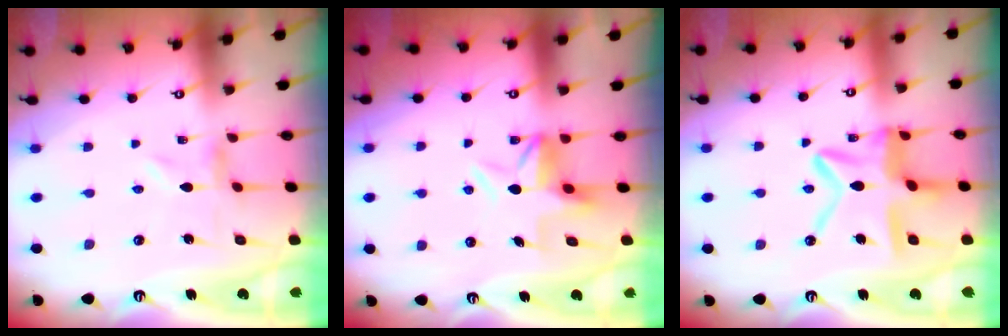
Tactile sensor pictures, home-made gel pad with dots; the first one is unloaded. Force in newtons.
{"total": 6.2, "press": 6.2, "slide": 0.4}
{"total": 14.4, "press": 14.3, "slide": 1.3}